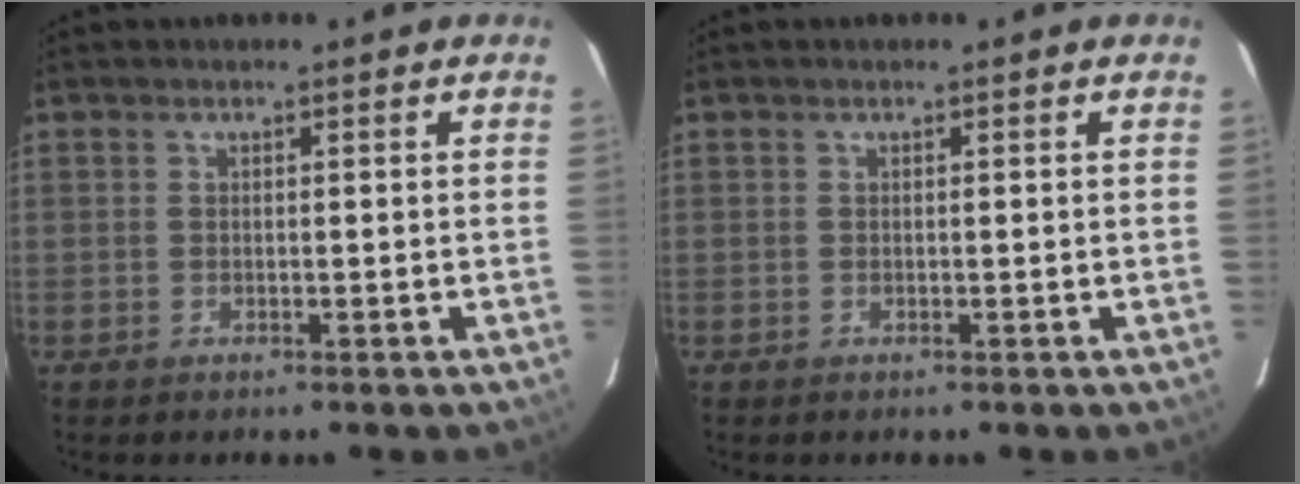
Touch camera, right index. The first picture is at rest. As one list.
[{"total": 0.0}]